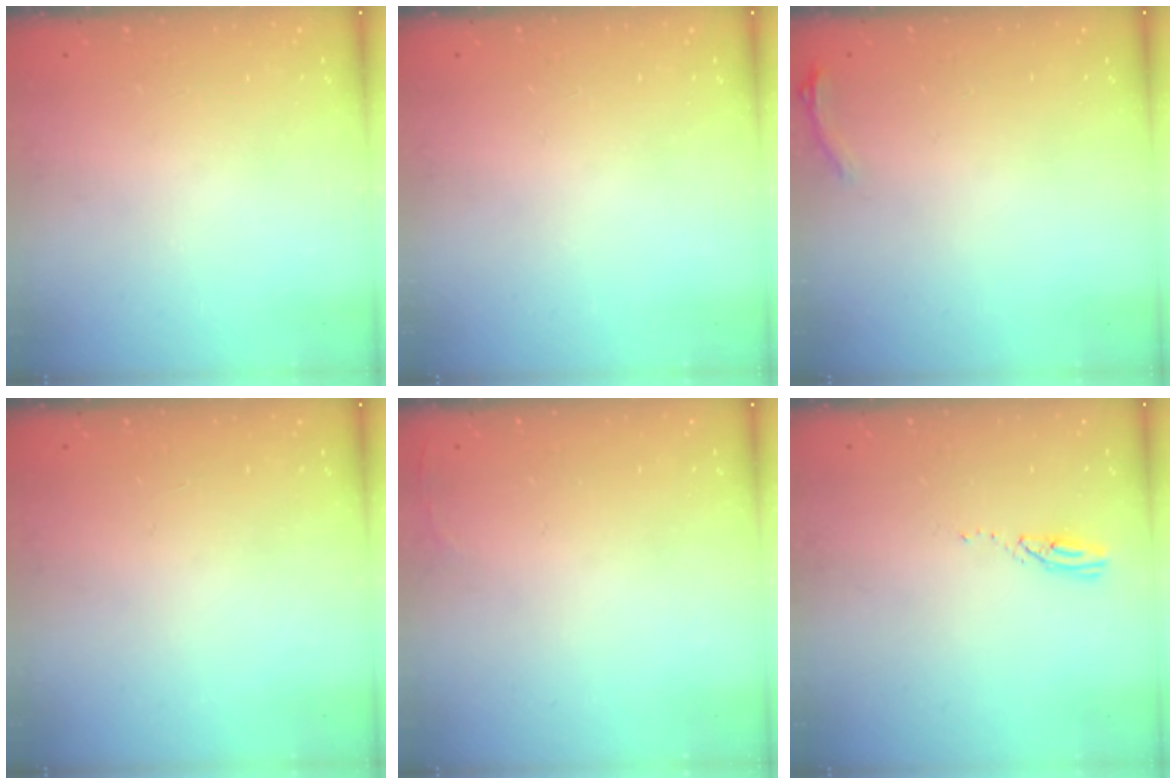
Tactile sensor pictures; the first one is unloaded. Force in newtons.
{"total": 0.0}
{"total": 5.0, "press": 4.7, "slide": 1.9}
{"total": 0.0}
{"total": 2.5, "press": 2.4, "slide": 0.9}
{"total": 3.0, "press": 3.0, "slide": 0.1}